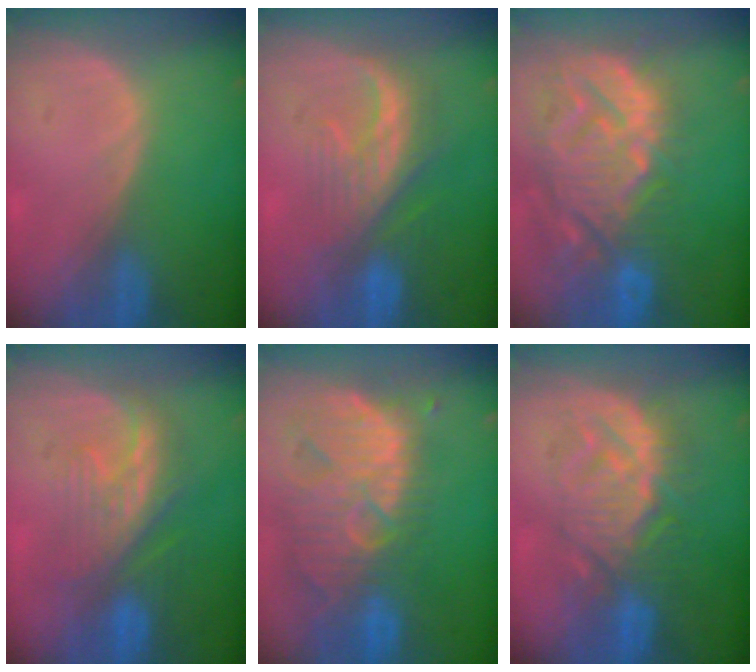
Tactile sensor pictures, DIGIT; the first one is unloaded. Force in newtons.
{"total": 8.1, "press": 7.7, "slide": 2.5}
{"total": 14.4, "press": 12.4, "slide": 7.4}
{"total": 8.2, "press": 7.9, "slide": 1.8}
{"total": 13.2, "press": 11.4, "slide": 6.6}
{"total": 9.4, "press": 9.3, "slide": 1.4}